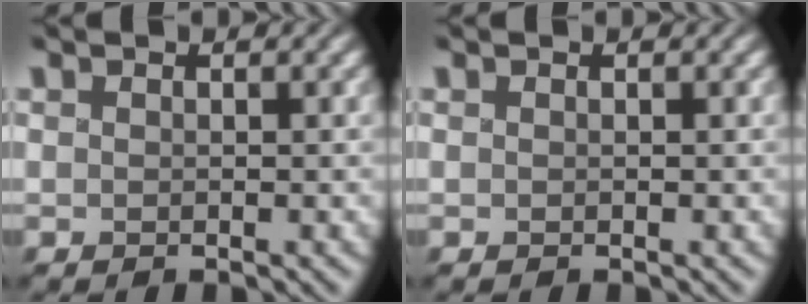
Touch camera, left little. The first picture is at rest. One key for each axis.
{"total": 0.0}